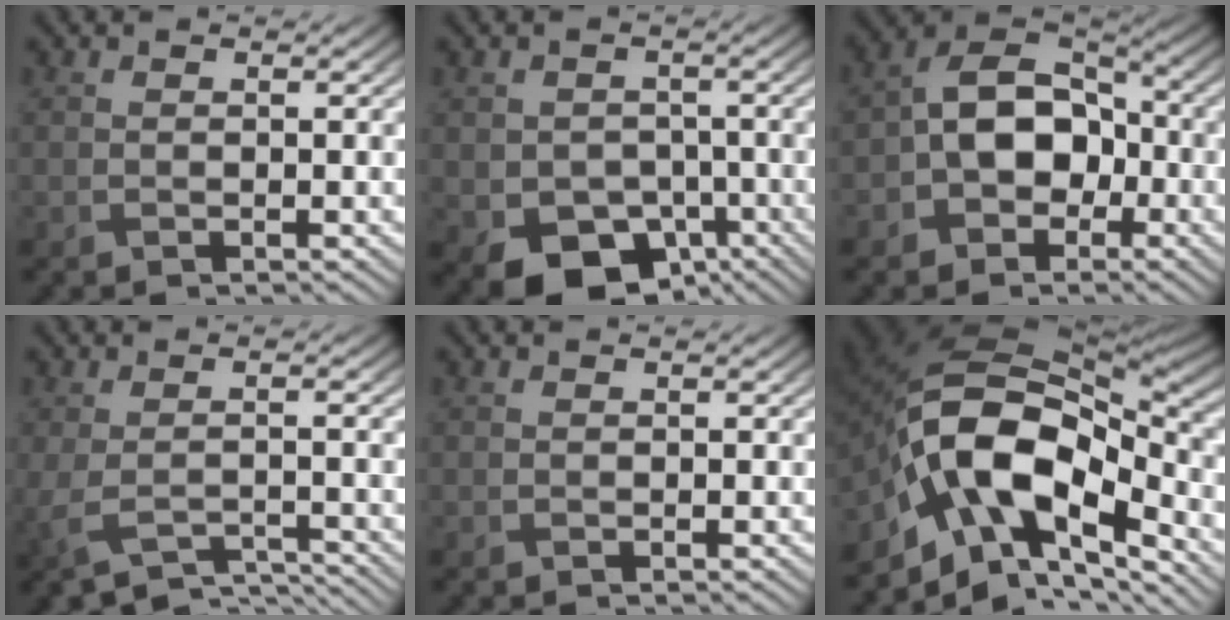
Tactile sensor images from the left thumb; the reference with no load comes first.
{"total": 7.8, "force": [-3.6, 5.8, 3.9], "torque": [-0.076, -0.026, -0.054]}
{"total": 9.7, "force": [-2.2, 7.0, 6.4], "torque": [-0.120, 0.004, -0.056]}
{"total": 3.8, "force": [-2.8, 0.7, 2.4], "torque": [-0.054, -0.023, -0.043]}
{"total": 0.0}
{"total": 16.5, "force": [-5.9, 9.1, 12.5], "torque": [-0.242, -0.011, -0.119]}